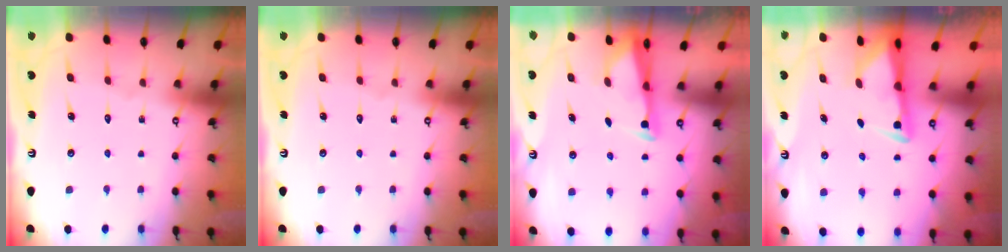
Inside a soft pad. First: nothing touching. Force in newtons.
{"total": 0.0}
{"total": 3.0, "press": 2.9, "slide": 0.8}
{"total": 2.9, "press": 2.8, "slide": 0.6}